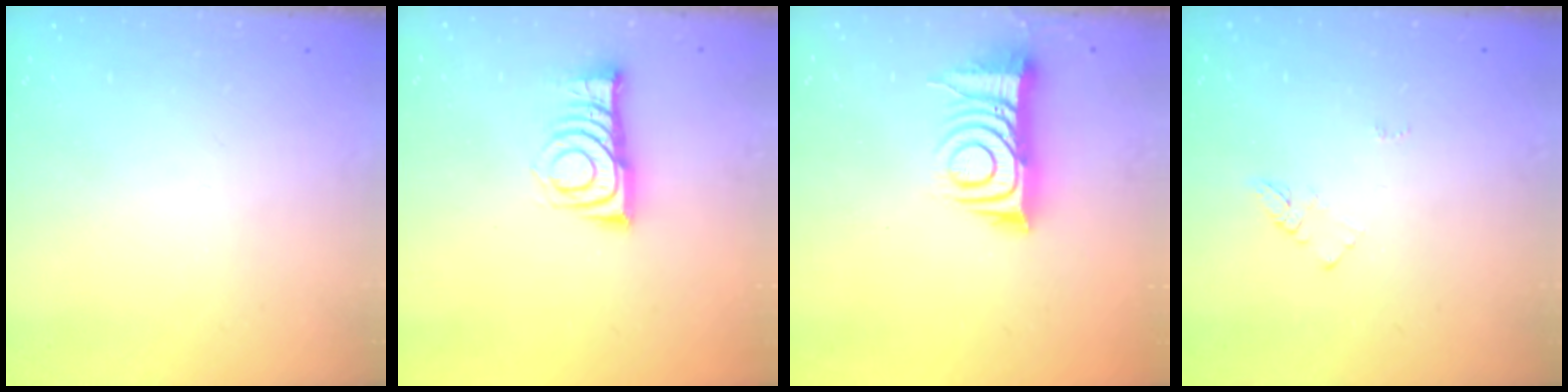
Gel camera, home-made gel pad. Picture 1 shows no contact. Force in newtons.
{"total": 9.5, "press": 9.5, "slide": 0.3}
{"total": 12.0, "press": 12.0, "slide": 1.1}
{"total": 3.8, "press": 3.8, "slide": 0.4}